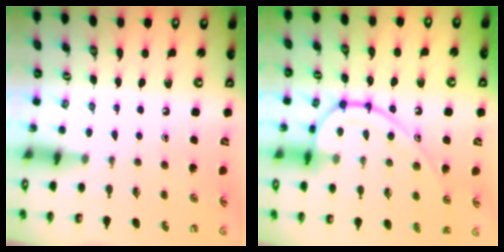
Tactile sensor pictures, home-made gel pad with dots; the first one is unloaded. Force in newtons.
{"total": 13.6, "press": 13.5, "slide": 1.2}